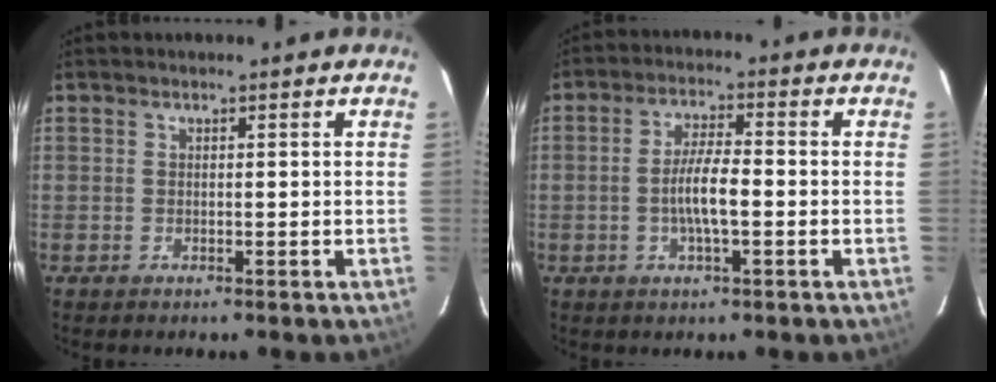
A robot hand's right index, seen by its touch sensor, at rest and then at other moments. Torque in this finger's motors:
{"motor_torque": [1.07, -0.27, 0.62, 0.15]}